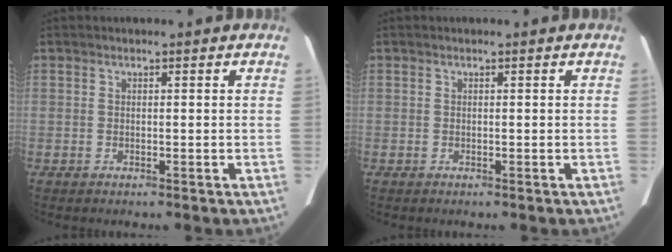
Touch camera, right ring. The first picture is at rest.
{"total": 0.0}